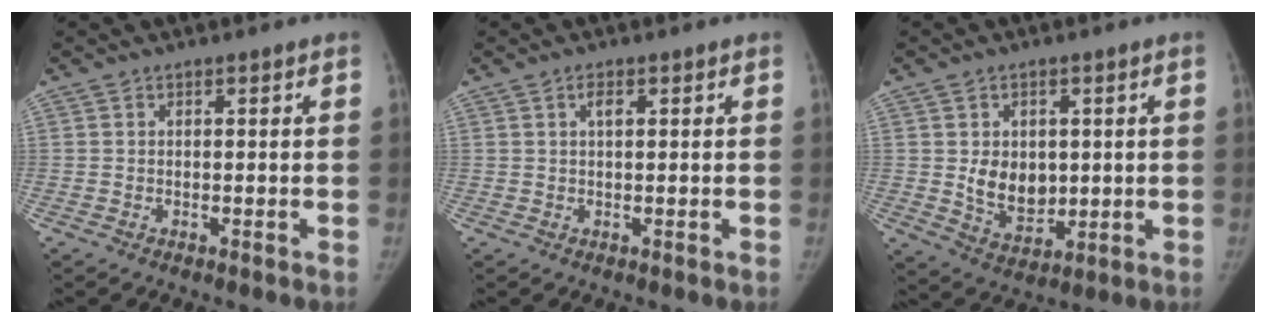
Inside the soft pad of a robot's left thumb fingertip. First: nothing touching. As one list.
[{"total": 1.6, "force": [0.7, 0.7, 1.3], "torque": [-0.023, 0.001, 0.010]}, {"total": 8.6, "force": [0.7, 6.2, 5.9], "torque": [-0.065, -0.015, 0.028]}]